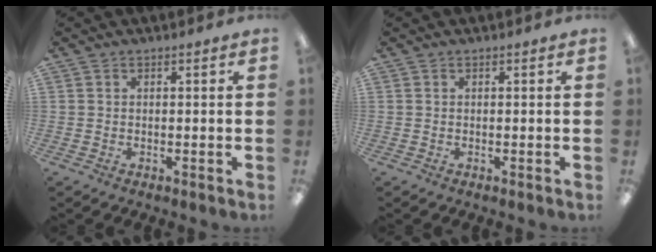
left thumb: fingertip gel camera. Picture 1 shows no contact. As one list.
[{"total": 0.0}]